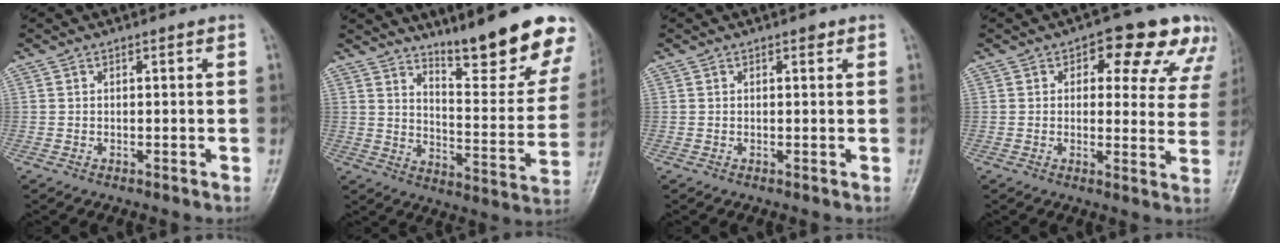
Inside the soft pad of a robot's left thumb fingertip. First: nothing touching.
{"total": 19.1, "force": [14.4, 3.5, 12.0], "torque": [-0.134, -0.108, 0.208]}
{"total": 1.0, "force": [0.6, 0.5, 0.7], "torque": [-0.005, -0.001, 0.005]}
{"total": 13.7, "force": [7.7, 7.2, 8.7], "torque": [-0.041, -0.018, 0.076]}